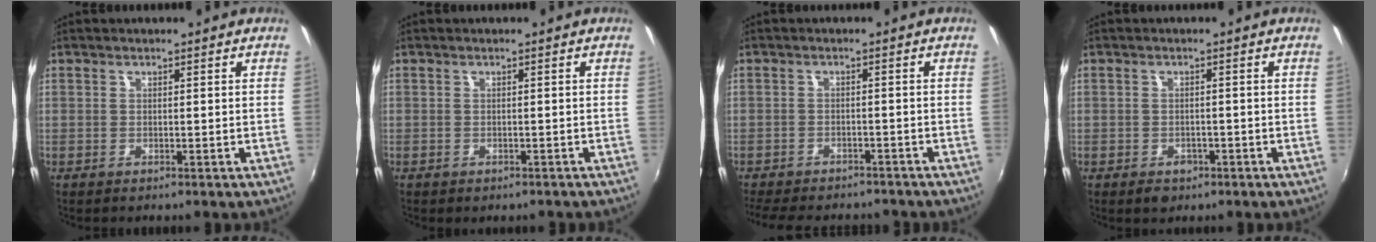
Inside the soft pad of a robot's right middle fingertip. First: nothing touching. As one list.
[{"total": 1.4, "force": [-1.1, 0.6, 0.6], "torque": [-0.013, -0.005, -0.011]}, {"total": 11.8, "force": [-10.2, 3.8, 4.7], "torque": [-0.111, -0.016, -0.147]}, {"total": 3.2, "force": [-1.9, 2.2, 1.3], "torque": [-0.028, -0.005, -0.024]}]